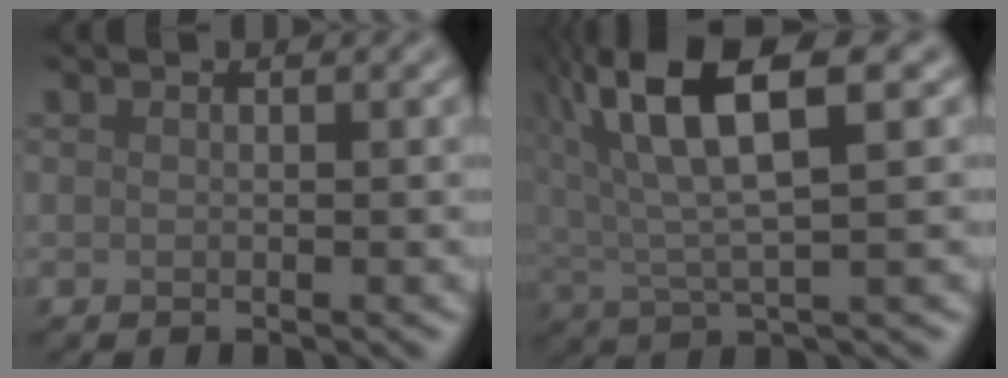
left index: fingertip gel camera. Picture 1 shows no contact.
{"total": 10.4, "force": [4.8, 2.9, 8.8], "torque": [-0.179, 0.028, 0.086]}